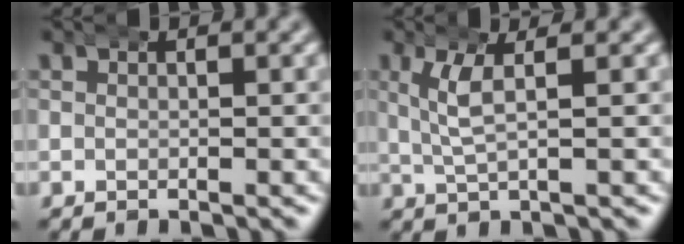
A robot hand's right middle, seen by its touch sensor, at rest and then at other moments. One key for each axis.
{"total": 2.4, "fx": 0.9, "fy": 0.5, "fz": 2.2, "tx": -0.047, "ty": 0.004, "tz": 0.016}